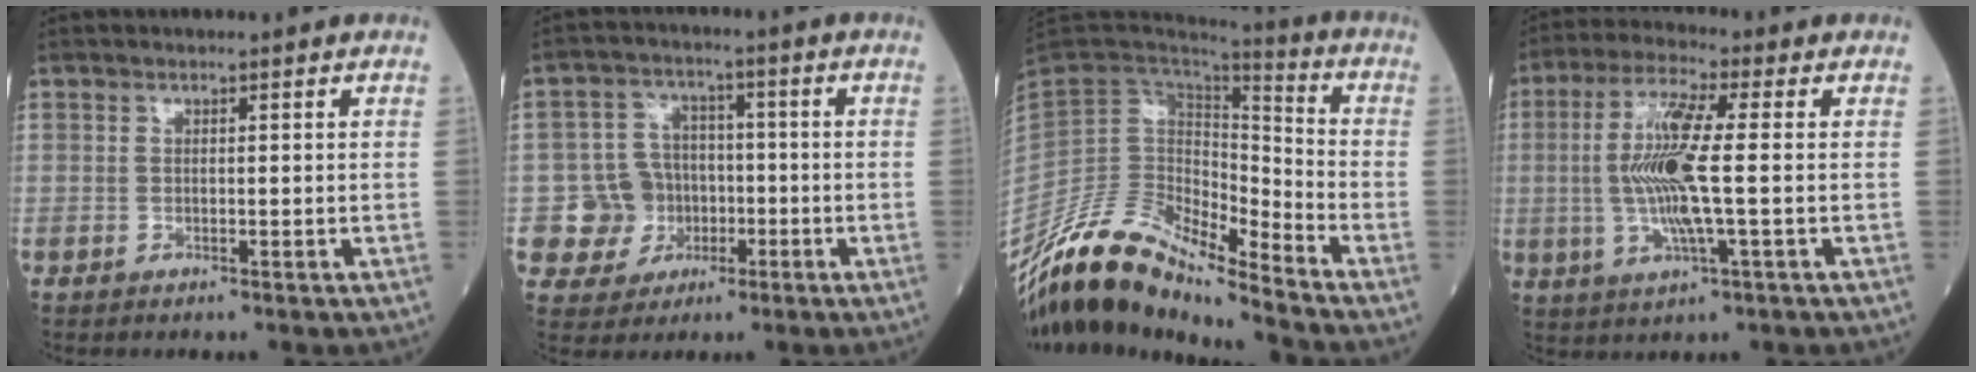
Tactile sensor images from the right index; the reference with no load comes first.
{"total": 7.7, "force": [-1.7, 7.5, 1.2], "torque": [-0.020, 0.015, -0.020]}
{"total": 14.8, "force": [-13.1, 2.9, 6.3], "torque": [-0.117, 0.040, -0.248]}
{"total": 10.8, "force": [-0.1, 0.9, 10.8], "torque": [-0.225, 0.003, -0.004]}